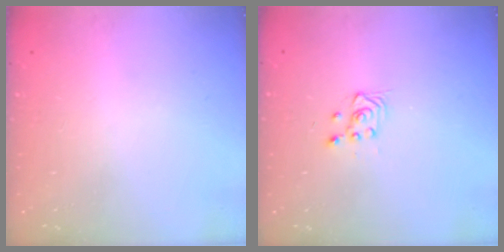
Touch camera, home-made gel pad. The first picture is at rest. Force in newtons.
{"total": 3.0, "press": 2.8, "slide": 1.0}